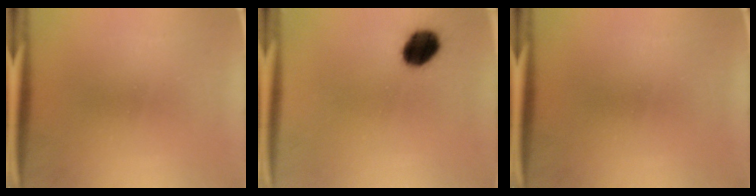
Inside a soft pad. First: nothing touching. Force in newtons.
{"total": 8.6}
{"total": 0.0}